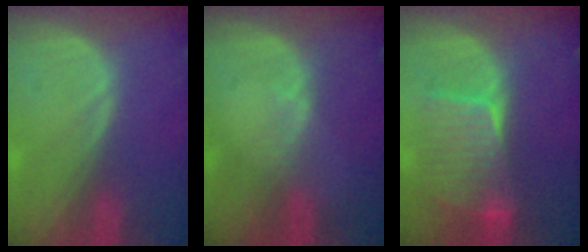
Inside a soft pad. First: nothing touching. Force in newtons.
{"total": 1.1, "press": 1.1, "slide": 0.2}
{"total": 7.3, "press": 7.3, "slide": 1.0}